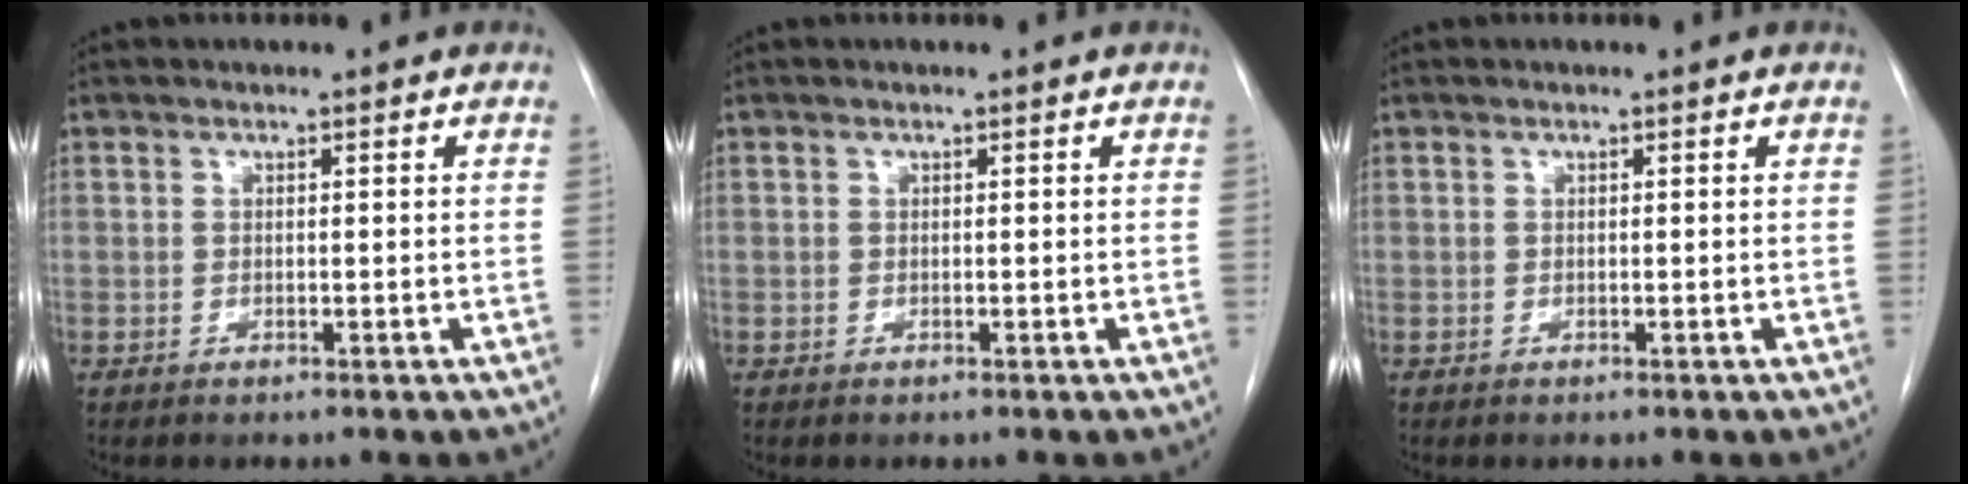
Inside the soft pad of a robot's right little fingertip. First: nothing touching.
{"total": 0.0}
{"total": 0.0}